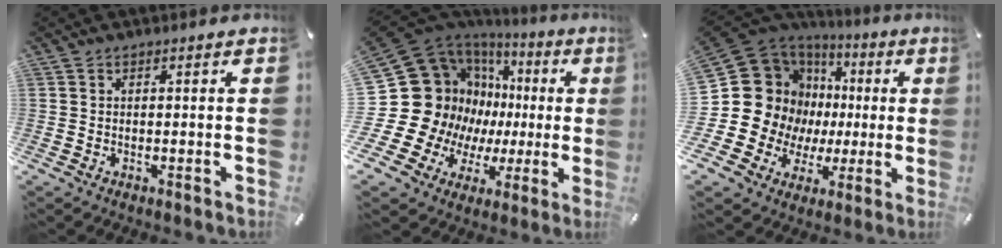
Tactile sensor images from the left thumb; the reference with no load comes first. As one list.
[{"total": 22.1, "force": [4.6, 18.0, 12.0], "torque": [-0.233, -0.067, 0.128]}, {"total": 19.0, "force": [2.6, 17.1, 7.8], "torque": [-0.159, -0.040, 0.082]}]